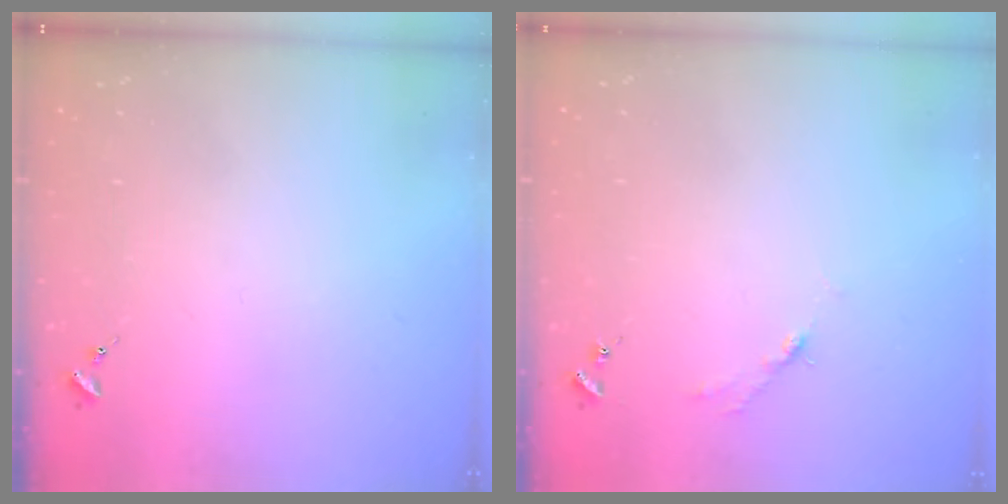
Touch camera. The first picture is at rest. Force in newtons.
{"total": 2.7, "press": 2.7, "slide": 0.4}